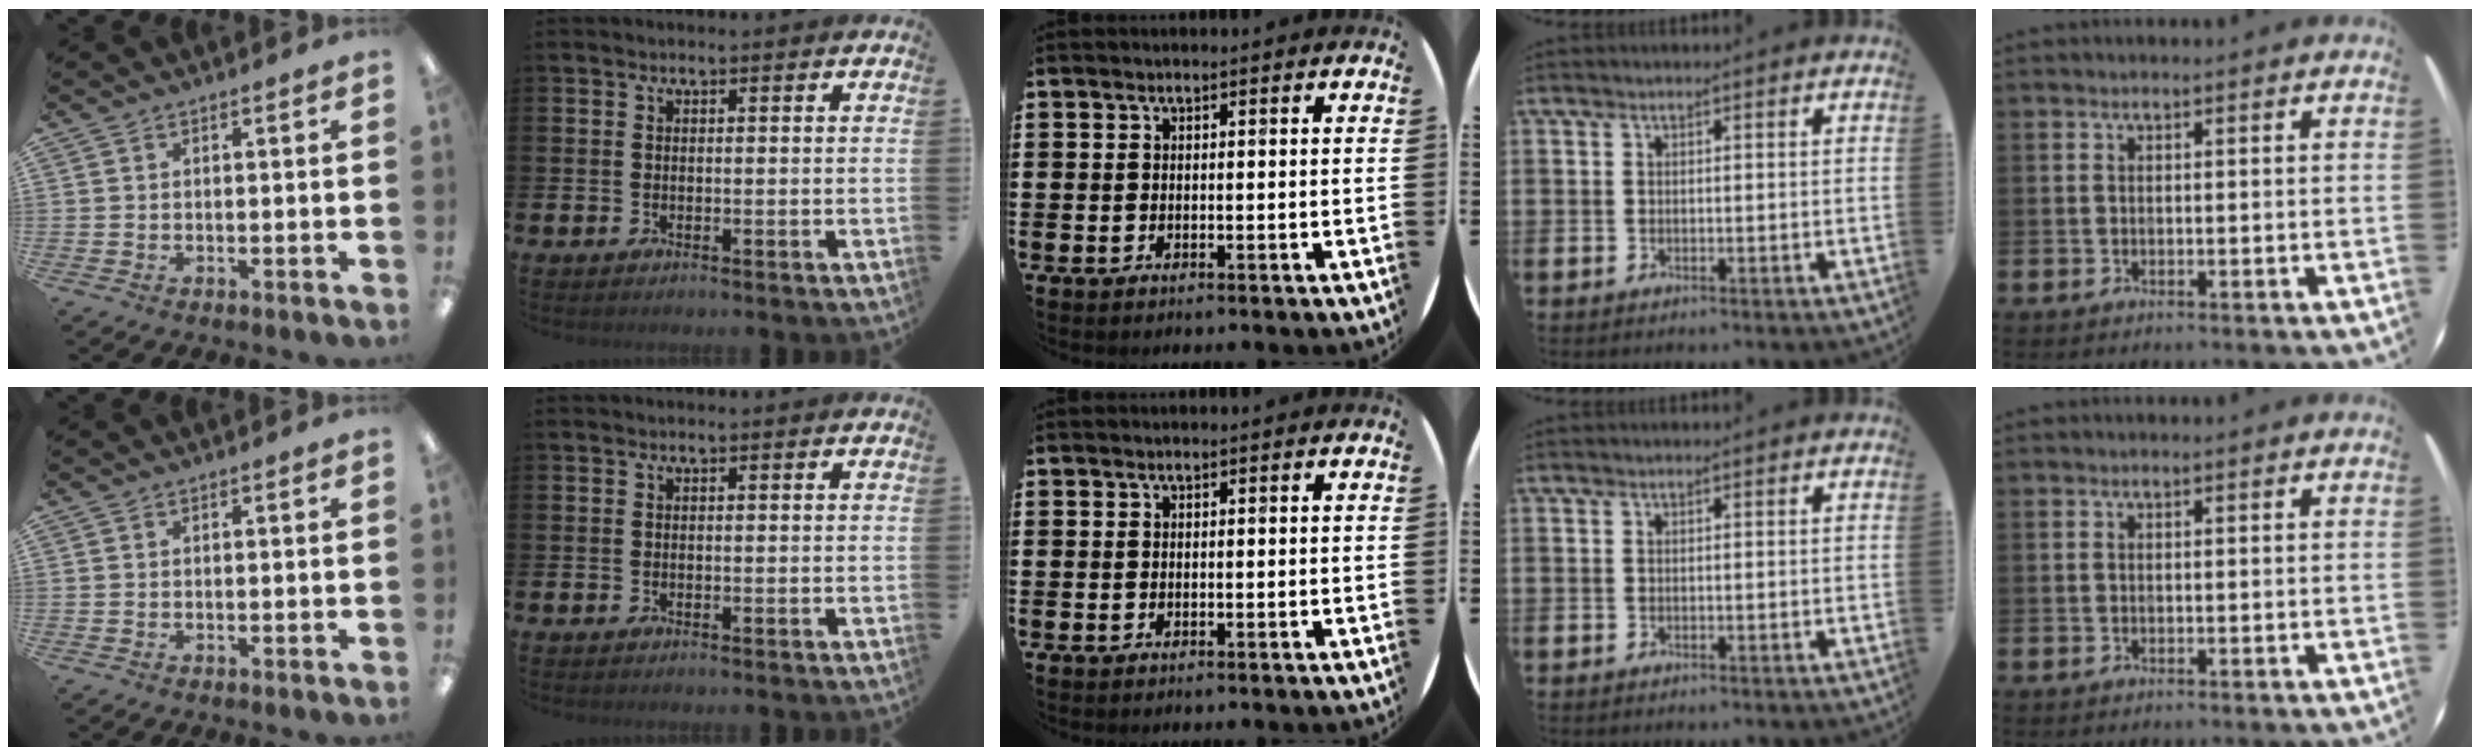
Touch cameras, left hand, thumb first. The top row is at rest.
{}